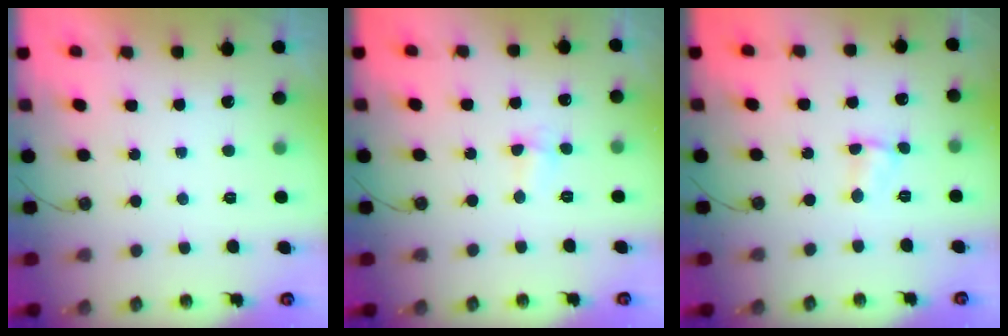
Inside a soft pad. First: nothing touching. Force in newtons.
{"total": 4.5, "press": 3.2, "slide": 3.2}
{"total": 1.9, "press": 1.9, "slide": 0.3}